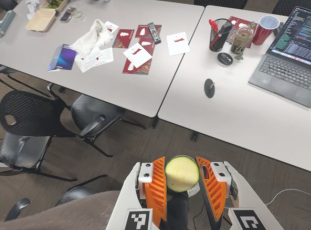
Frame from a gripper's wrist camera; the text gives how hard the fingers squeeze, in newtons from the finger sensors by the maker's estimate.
{"total": 11.5, "left": 12.0, "right": 10.9}